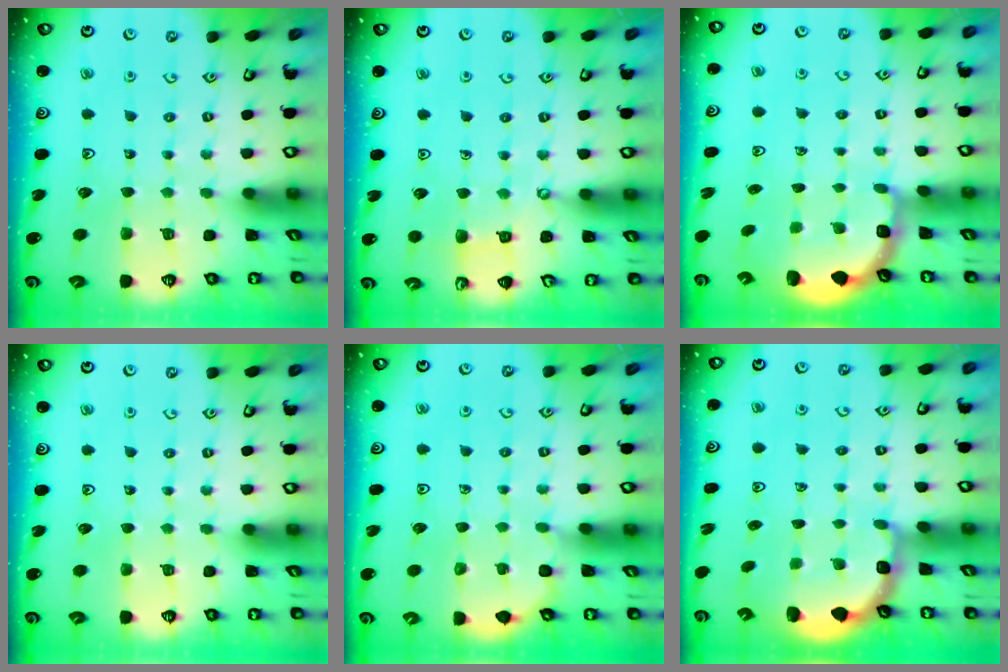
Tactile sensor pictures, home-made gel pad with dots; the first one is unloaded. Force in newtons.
{"total": 3.8, "press": 3.8, "slide": 0.6}
{"total": 2.7, "press": 2.3, "slide": 1.4}
{"total": 0.0}
{"total": 2.4, "press": 2.4, "slide": 0.1}
{"total": 2.7, "press": 2.4, "slide": 1.4}